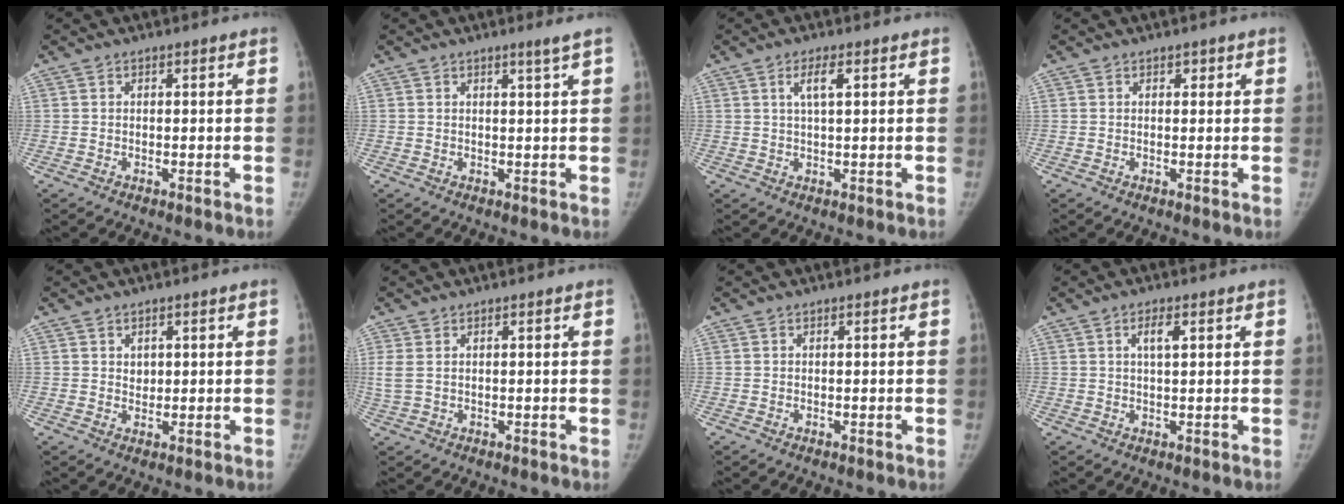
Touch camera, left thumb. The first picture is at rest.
{"total": 1.4, "force": [0.9, -0.6, 0.9], "torque": [-0.017, -0.013, 0.014]}
{"total": 3.5, "force": [1.3, 0.9, 3.1], "torque": [-0.058, 0.002, 0.027]}
{"total": 0.8, "force": [0.4, 0.6, 0.3], "torque": [0.005, -0.001, 0.005]}
{"total": 1.7, "force": [0.8, 1.3, 0.6], "torque": [0.003, -0.006, 0.013]}
{"total": 2.8, "force": [0.7, 1.6, 2.2], "torque": [-0.073, 0.007, 0.020]}
{"total": 0.0}
{"total": 2.8, "force": [1.1, 0.9, 2.5], "torque": [-0.043, 0.001, 0.020]}